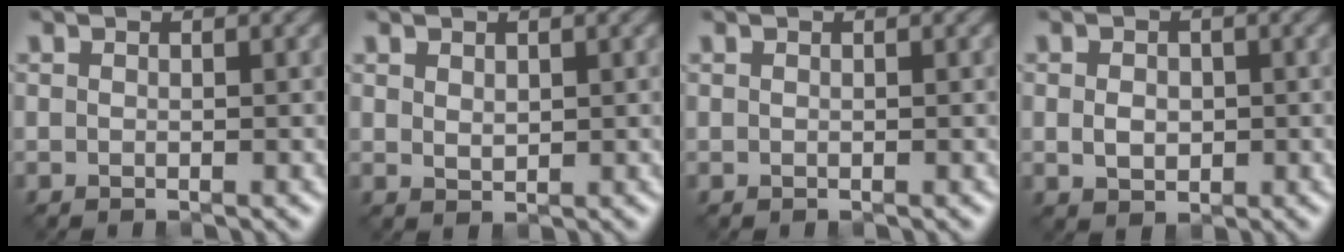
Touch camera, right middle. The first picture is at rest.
{"total": 1.2, "force": [0.6, 0.7, 0.7], "torque": [-0.011, -0.003, 0.016]}
{"total": 0.0}
{"total": 2.3, "force": [-0.1, 1.8, 1.3], "torque": [-0.025, -0.003, -0.003]}